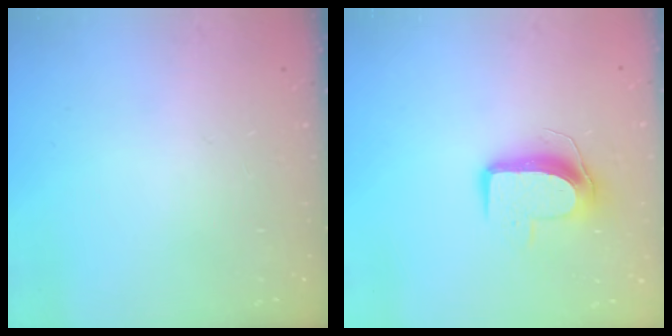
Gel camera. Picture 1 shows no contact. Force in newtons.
{"total": 9.2, "press": 9.1, "slide": 0.5}